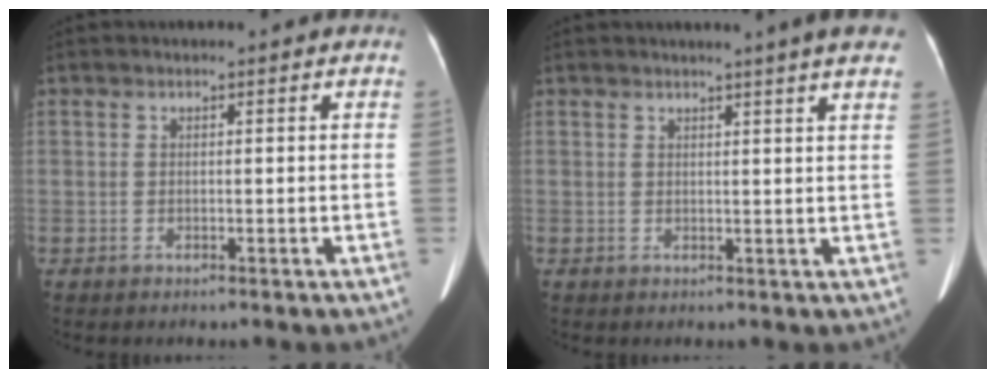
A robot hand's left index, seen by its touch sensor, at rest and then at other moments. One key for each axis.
{"total": 6.3, "fx": 4.9, "fy": -0.5, "fz": 3.8, "tx": -0.049, "ty": 0.004, "tz": 0.044}